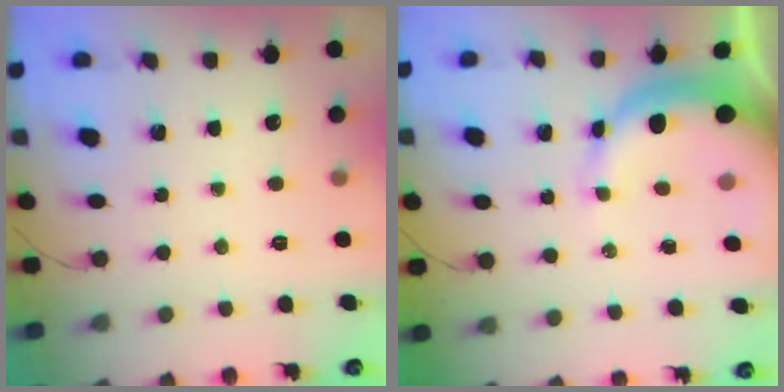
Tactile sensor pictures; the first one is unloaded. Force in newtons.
{"total": 11.9, "press": 11.7, "slide": 2.3}